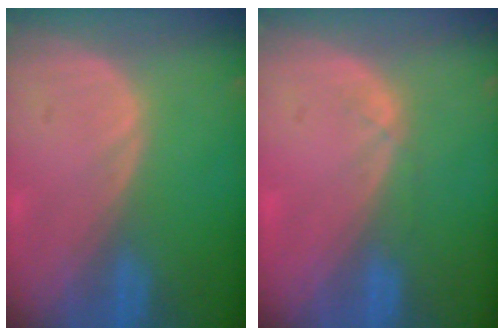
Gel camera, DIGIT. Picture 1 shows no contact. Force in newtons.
{"total": 1.4, "press": 1.3, "slide": 0.5}